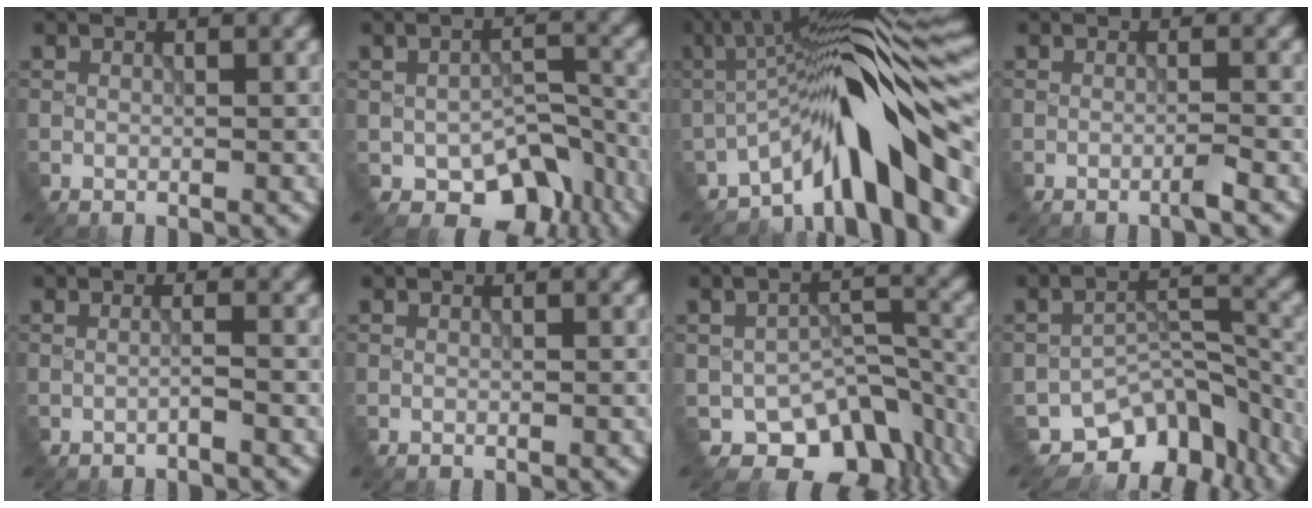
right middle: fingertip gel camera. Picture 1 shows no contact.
{"total": 7.2, "force": [-3.5, 4.5, 4.4], "torque": [-0.062, -0.018, -0.043]}
{"total": 11.6, "force": [-5.4, 2.7, 9.9], "torque": [-0.132, 0.025, -0.098]}
{"total": 1.1, "force": [-0.7, -0.1, 0.9], "torque": [-0.017, -0.001, -0.016]}
{"total": 0.9, "force": [-0.5, 0.0, 0.7], "torque": [-0.013, 0.000, -0.012]}
{"total": 0.0}
{"total": 8.6, "force": [-4.9, 5.5, 4.4], "torque": [-0.050, -0.028, -0.067]}
{"total": 8.3, "force": [-6.4, 4.2, 3.3], "torque": [-0.032, -0.018, -0.096]}